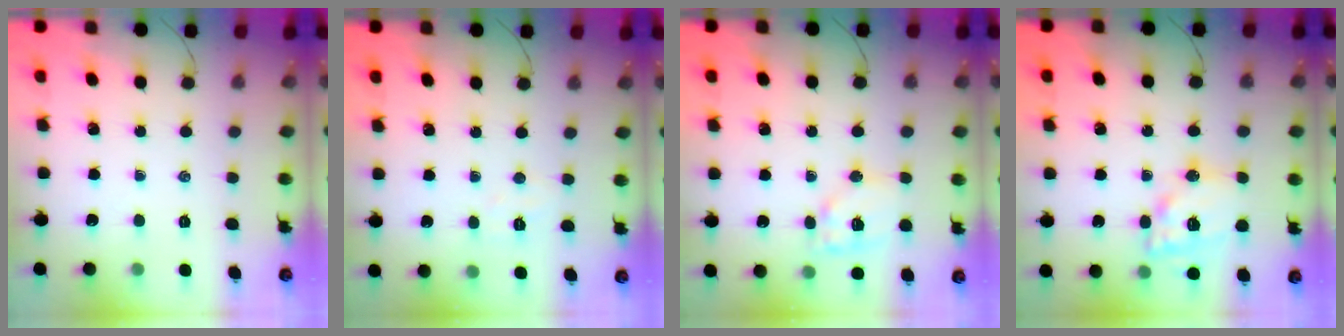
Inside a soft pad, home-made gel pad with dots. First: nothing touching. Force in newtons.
{"total": 3.5, "press": 3.4, "slide": 0.7}
{"total": 10.9, "press": 10.8, "slide": 1.7}
{"total": 16.1, "press": 15.8, "slide": 2.9}